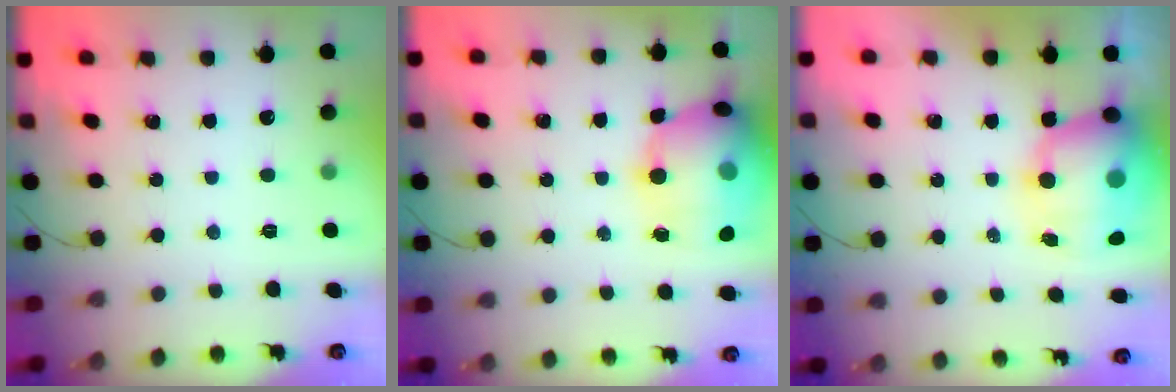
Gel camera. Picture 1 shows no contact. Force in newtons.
{"total": 21.9, "press": 20.4, "slide": 7.9}
{"total": 15.3, "press": 14.9, "slide": 3.7}